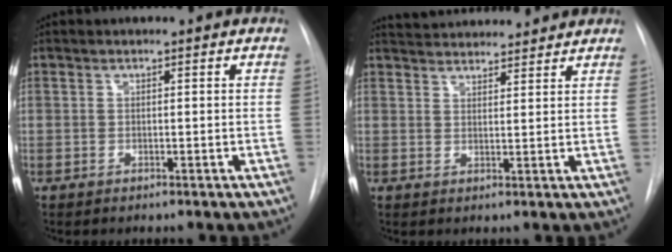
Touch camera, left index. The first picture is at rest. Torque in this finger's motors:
{"motor_torque": [-0.12, -0.49, 0.03, 0.01]}